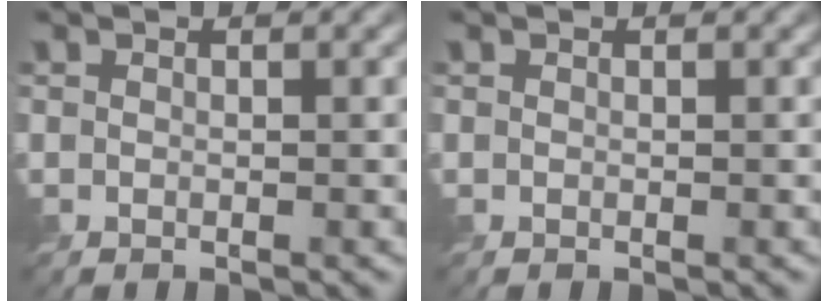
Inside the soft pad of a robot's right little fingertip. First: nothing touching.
{"total": 0.0}